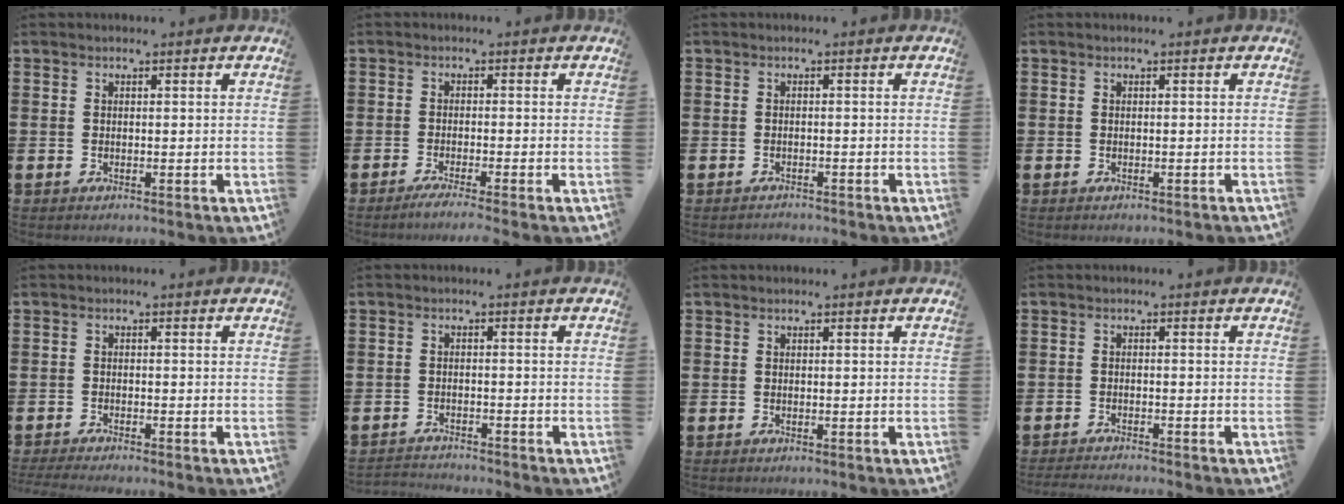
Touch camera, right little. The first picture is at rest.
{"total": 1.7, "force": [-1.3, -0.1, 1.1], "torque": [-0.016, 0.000, -0.024]}
{"total": 0.7, "force": [-0.7, 0.0, -0.1], "torque": [0.000, 0.001, -0.016]}
{"total": 0.0}
{"total": 1.1, "force": [-1.0, -0.1, 0.4], "torque": [-0.006, 0.000, -0.020]}
{"total": 1.7, "force": [-1.7, 0.0, -0.2], "torque": [-0.001, 0.003, -0.037]}
{"total": 0.0}
{"total": 1.3, "force": [-1.3, -0.2, 0.2], "torque": [-0.002, 0.001, -0.025]}